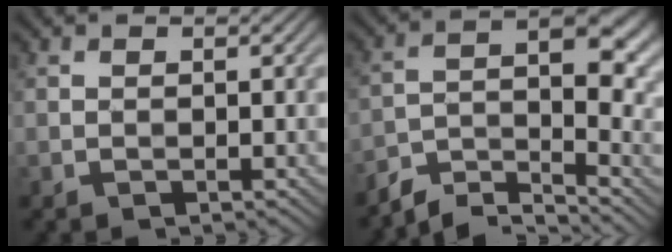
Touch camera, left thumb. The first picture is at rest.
{"total": 7.6, "force": [-5.1, 2.5, 5.0], "torque": [-0.072, -0.006, -0.105]}